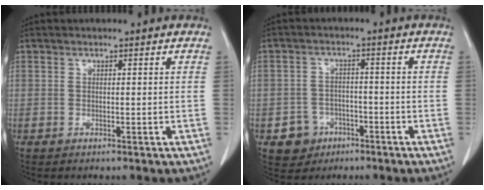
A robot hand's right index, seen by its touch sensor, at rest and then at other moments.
{"total": 5.0, "force": [-2.4, 4.4, 0.6], "torque": [-0.002, 0.013, -0.032]}